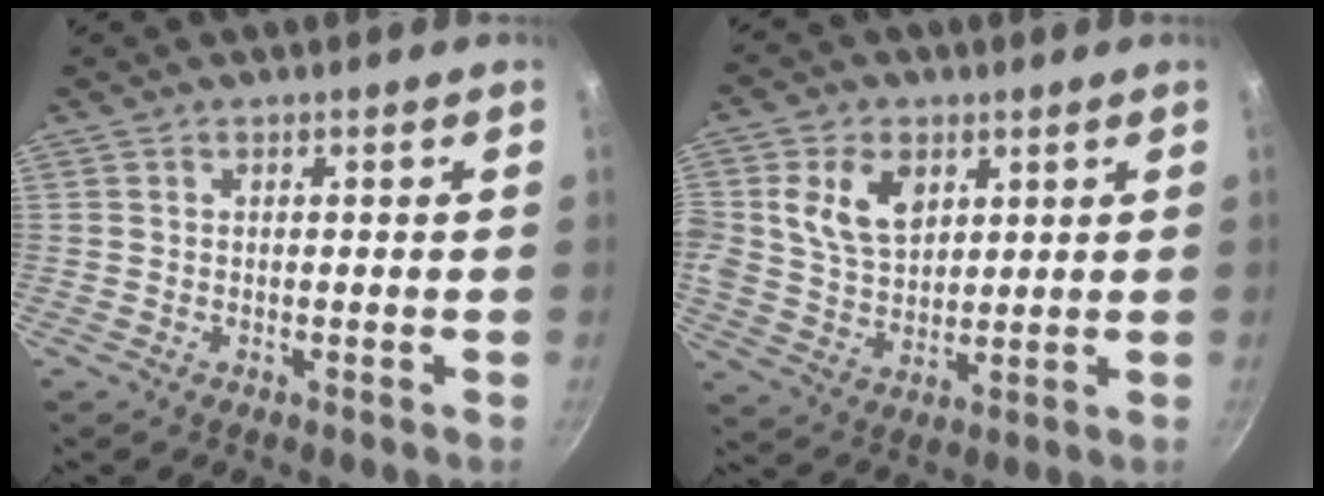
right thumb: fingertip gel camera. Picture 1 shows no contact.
{"total": 10.6, "force": [3.5, 7.5, 6.6], "torque": [-0.104, -0.015, 0.064]}